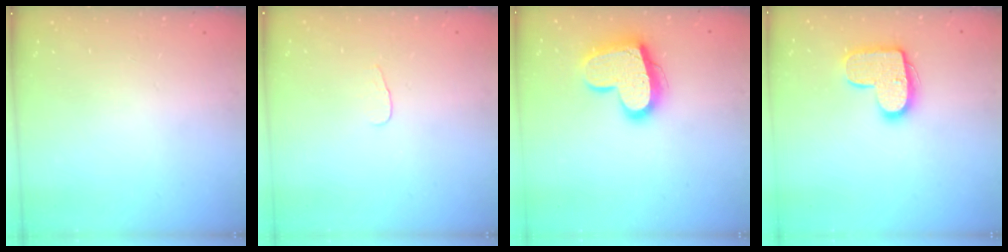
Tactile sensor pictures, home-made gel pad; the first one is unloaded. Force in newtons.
{"total": 2.8, "press": 2.8, "slide": 0.3}
{"total": 17.0, "press": 16.9, "slide": 1.4}
{"total": 13.5, "press": 13.5, "slide": 0.6}